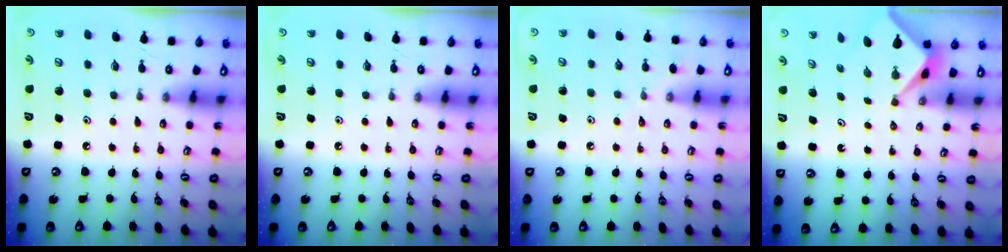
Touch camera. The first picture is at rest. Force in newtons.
{"total": 0.0}
{"total": 3.3, "press": 3.2, "slide": 0.6}
{"total": 2.2, "press": 2.2, "slide": 0.2}